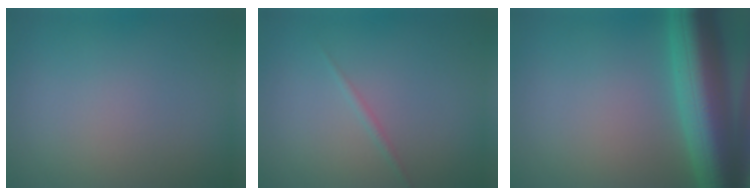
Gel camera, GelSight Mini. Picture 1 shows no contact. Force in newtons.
{"total": 0.7, "press": 0.7, "slide": 0.1}
{"total": 10.0, "press": 10.0, "slide": 0.3}